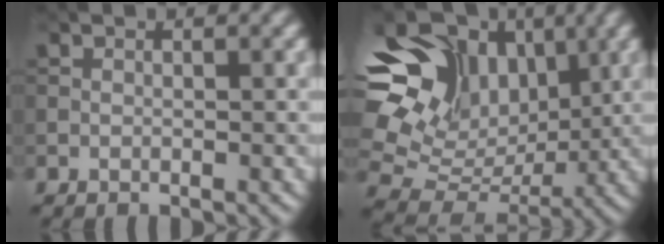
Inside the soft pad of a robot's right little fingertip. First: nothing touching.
{"total": 13.0, "force": [5.5, 8.9, 7.8], "torque": [-0.159, 0.038, 0.099]}